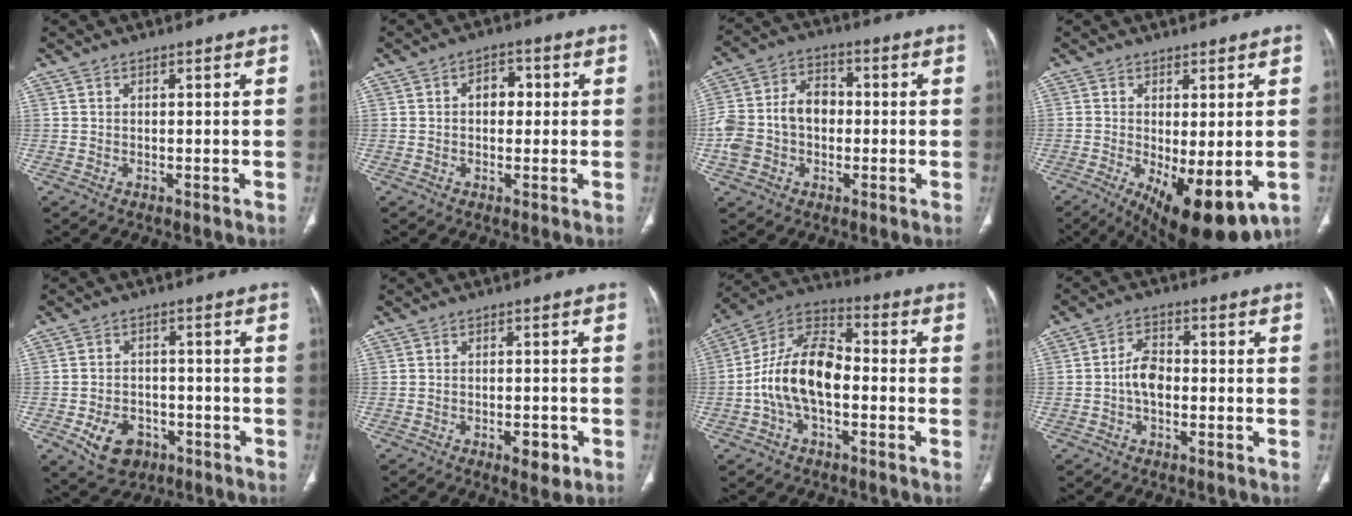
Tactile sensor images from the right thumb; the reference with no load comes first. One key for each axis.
{"total": 4.5, "fx": 0.5, "fy": 3.2, "fz": 3.1, "tx": -0.028, "ty": 0.012, "tz": 0.003}
{"total": 12.7, "fx": -1.2, "fy": 9.5, "fz": 8.4, "tx": -0.155, "ty": 0.040, "tz": -0.026}
{"total": 13.7, "fx": -4.4, "fy": 5.3, "fz": 11.9, "tx": -0.175, "ty": -0.023, "tz": -0.049}
{"total": 8.4, "fx": -3.8, "fy": 6.1, "fz": 4.3, "tx": -0.057, "ty": 0.025, "tz": -0.051}
{"total": 4.3, "fx": -2.1, "fy": 1.9, "fz": 3.3, "tx": -0.039, "ty": 0.005, "tz": -0.025}
{"total": 14.4, "fx": -2.4, "fy": 7.9, "fz": 11.8, "tx": -0.217, "ty": 0.043, "tz": -0.051}
{"total": 5.0, "fx": -1.0, "fy": 3.2, "fz": 3.8, "tx": -0.061, "ty": 0.019, "tz": -0.025}